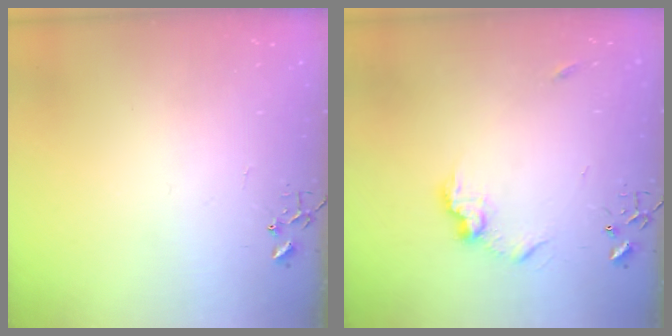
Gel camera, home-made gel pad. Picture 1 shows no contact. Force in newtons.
{"total": 9.4, "press": 9.4, "slide": 0.5}